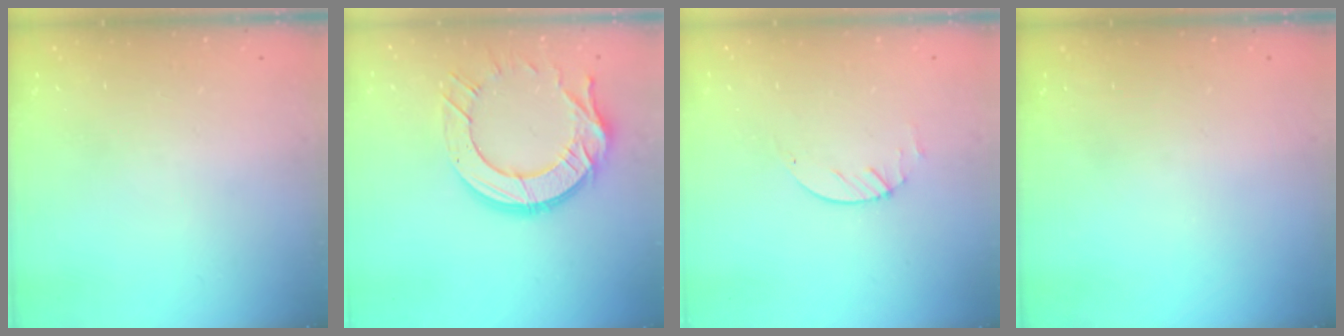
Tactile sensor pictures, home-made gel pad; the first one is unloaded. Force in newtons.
{"total": 14.7, "press": 14.6, "slide": 1.2}
{"total": 1.9, "press": 1.9, "slide": 0.3}
{"total": 0.0}